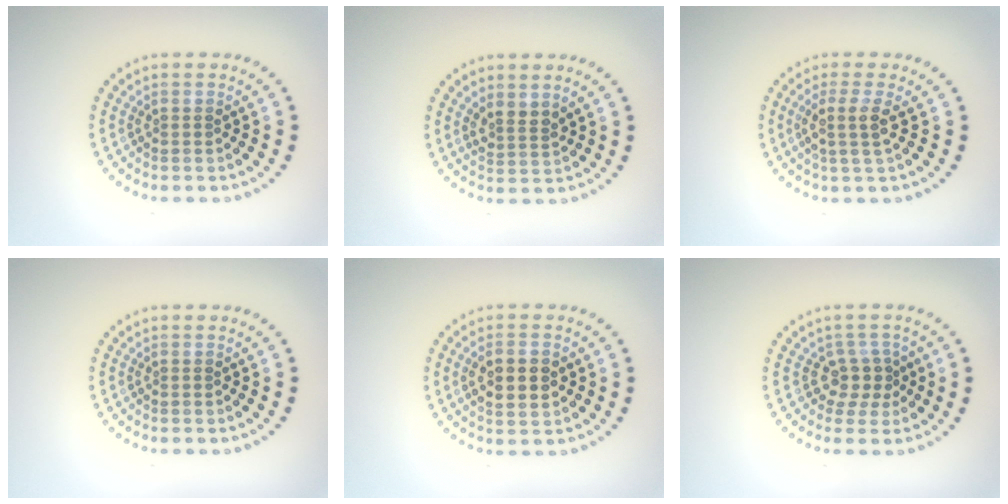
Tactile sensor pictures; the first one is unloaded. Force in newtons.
{"total": 1.8, "press": 1.4, "slide": 1.2}
{"total": 2.3, "press": 1.9, "slide": 1.3}
{"total": 0.0}
{"total": 3.4, "press": 3.4, "slide": 0.4}
{"total": 2.5, "press": 1.8, "slide": 1.8}